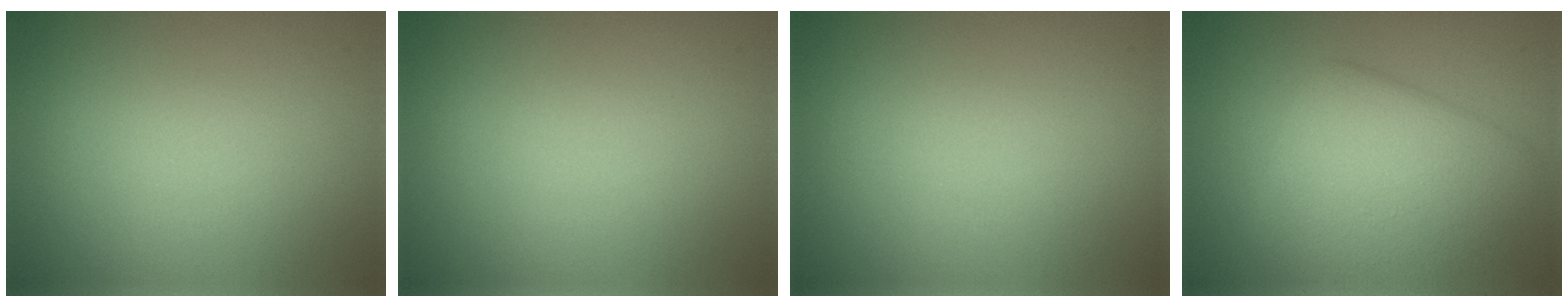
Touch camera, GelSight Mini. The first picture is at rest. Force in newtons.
{"total": 0.0}
{"total": 0.0}
{"total": 6.7, "press": 6.7, "slide": 0.5}